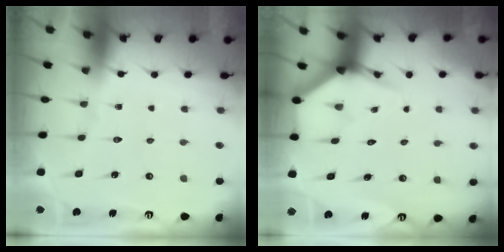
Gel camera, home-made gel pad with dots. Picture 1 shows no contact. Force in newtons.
{"total": 4.0, "press": 4.0, "slide": 0.2}